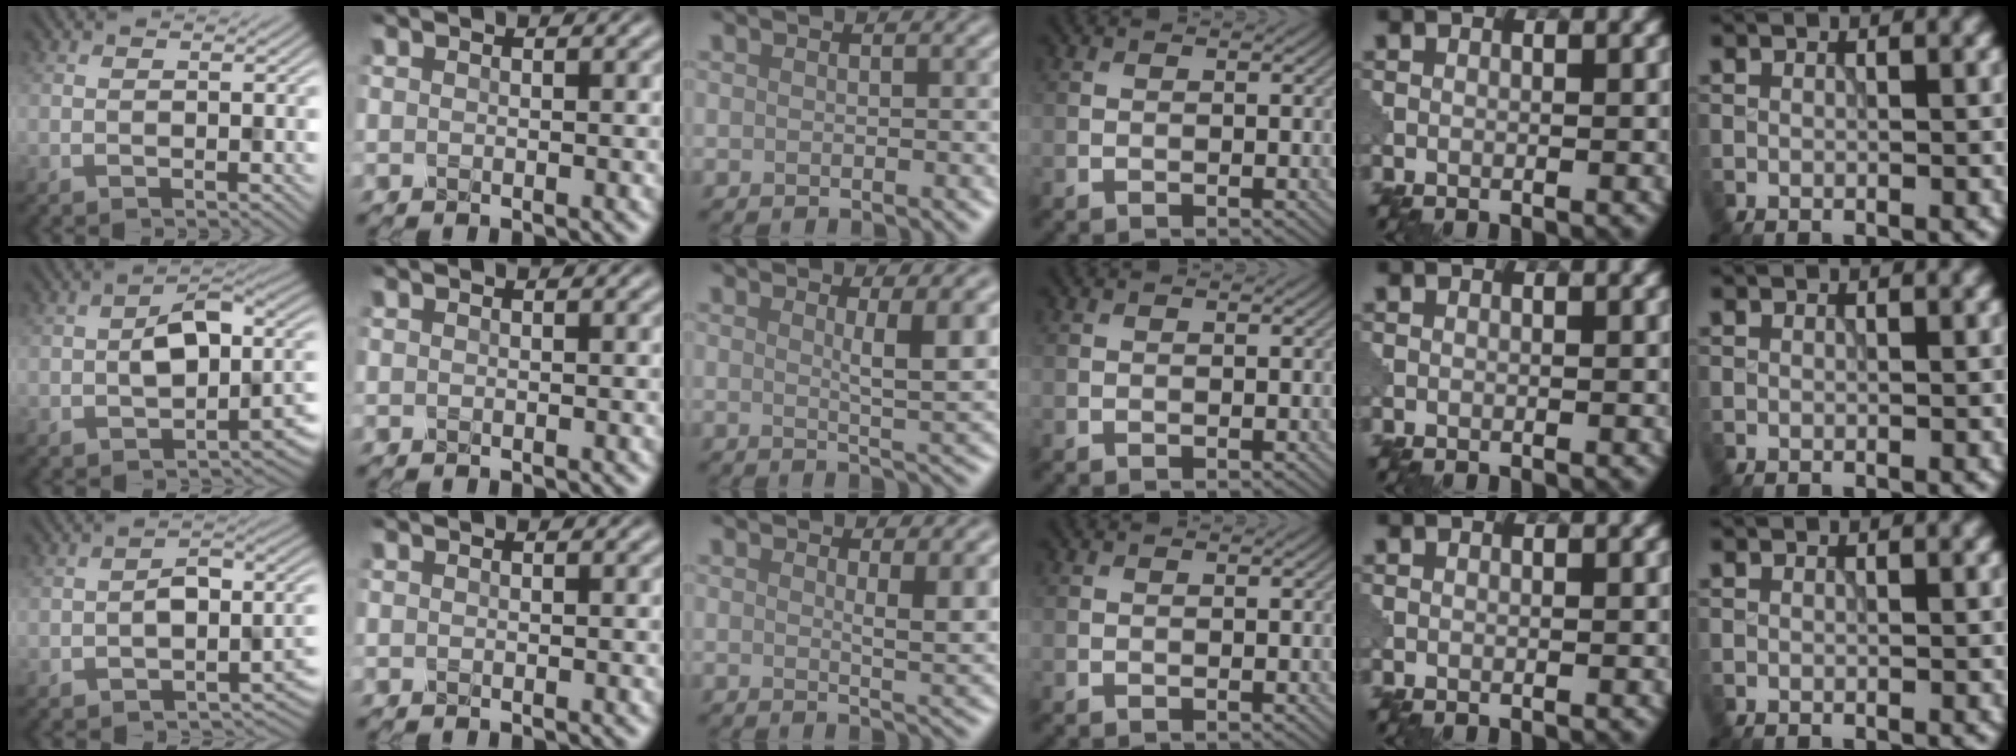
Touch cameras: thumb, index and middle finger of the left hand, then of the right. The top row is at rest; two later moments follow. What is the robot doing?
{"motion": "shake", "object": "medicine bottle"}